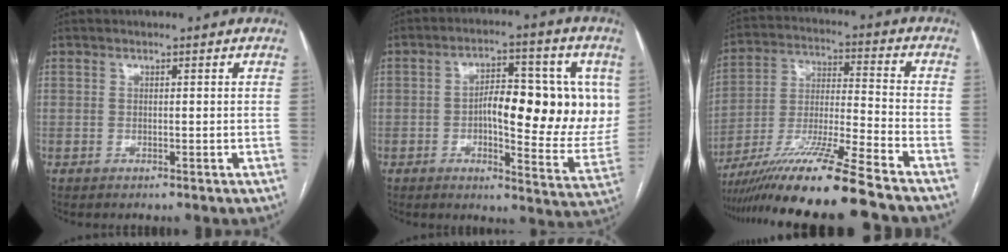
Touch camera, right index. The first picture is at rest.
{"total": 16.9, "force": [1.3, 5.6, 15.8], "torque": [-0.204, 0.015, 0.022]}
{"total": 17.4, "force": [-13.9, -1.5, 10.4], "torque": [-0.207, -0.025, -0.249]}